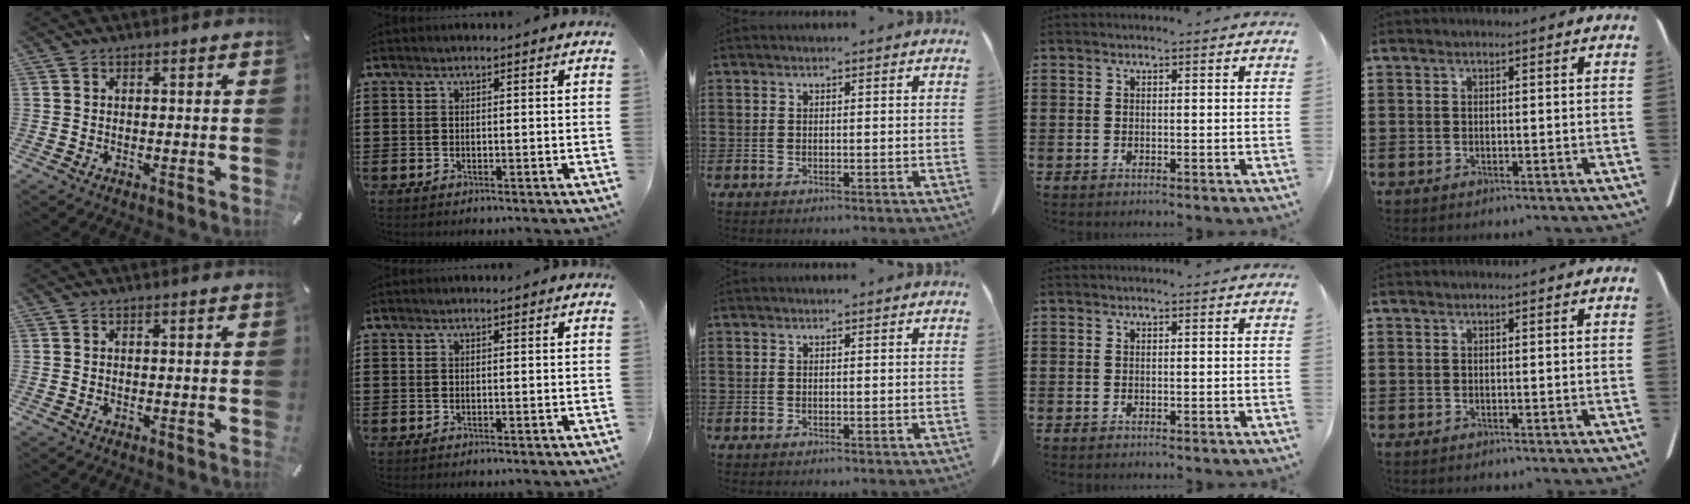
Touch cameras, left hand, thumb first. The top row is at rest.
{}